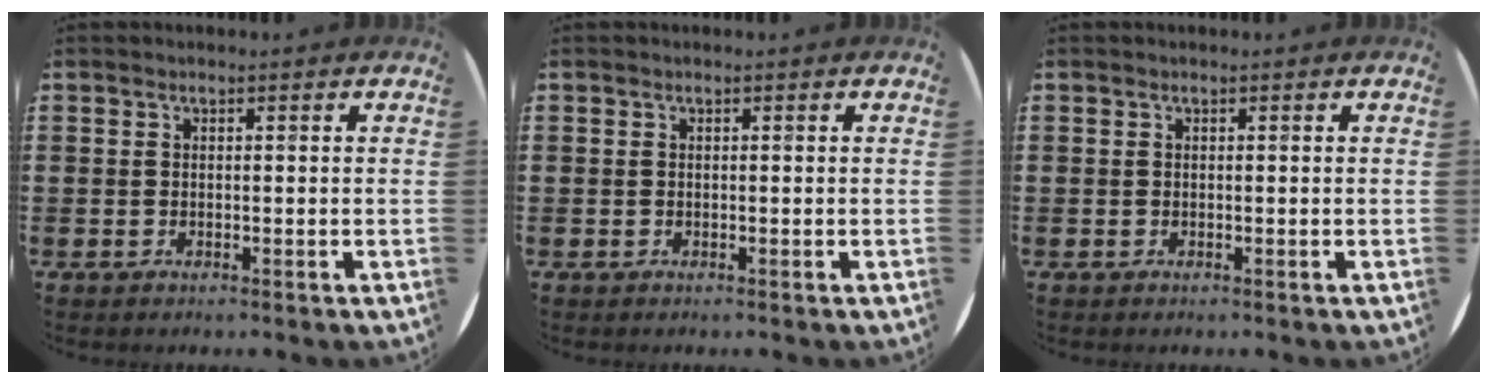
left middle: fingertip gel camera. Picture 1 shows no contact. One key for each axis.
{"total": 0.0}
{"total": 0.0}